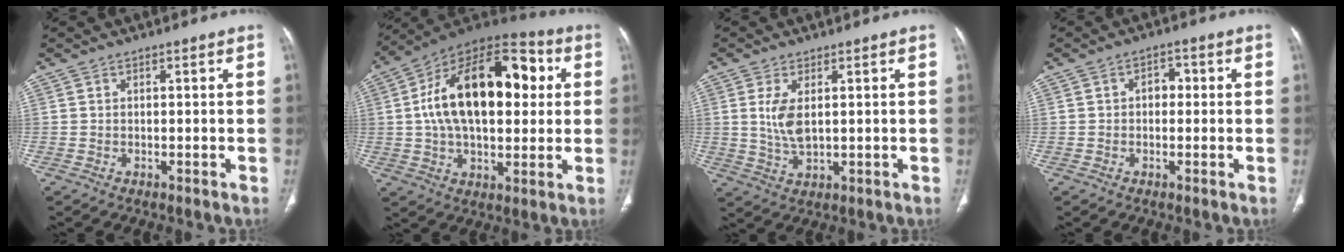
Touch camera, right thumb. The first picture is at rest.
{"total": 26.1, "force": [4.1, 14.5, 21.2], "torque": [-0.330, 0.025, 0.055]}
{"total": 5.6, "force": [1.1, 2.5, 4.9], "torque": [-0.104, -0.011, 0.031]}
{"total": 2.8, "force": [0.1, 2.1, 1.9], "torque": [-0.016, 0.011, -0.006]}